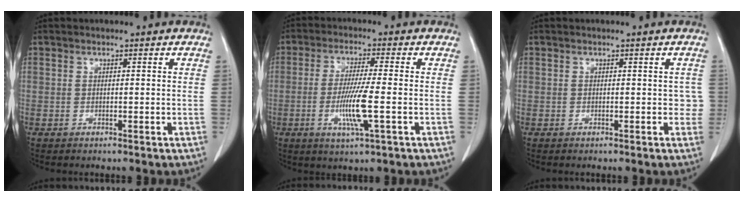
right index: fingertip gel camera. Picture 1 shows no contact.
{"total": 7.7, "force": [-1.9, -0.1, 7.5], "torque": [-0.145, -0.013, -0.036]}
{"total": 1.7, "force": [0.0, 1.4, 1.0], "torque": [0.001, 0.011, -0.003]}